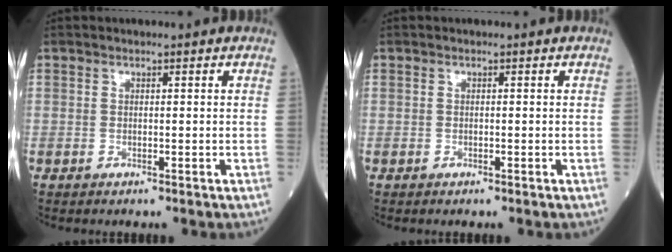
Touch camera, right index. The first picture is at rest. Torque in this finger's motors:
{"motor_torque": [-0.13, -0.04, -0.04, -0.01]}